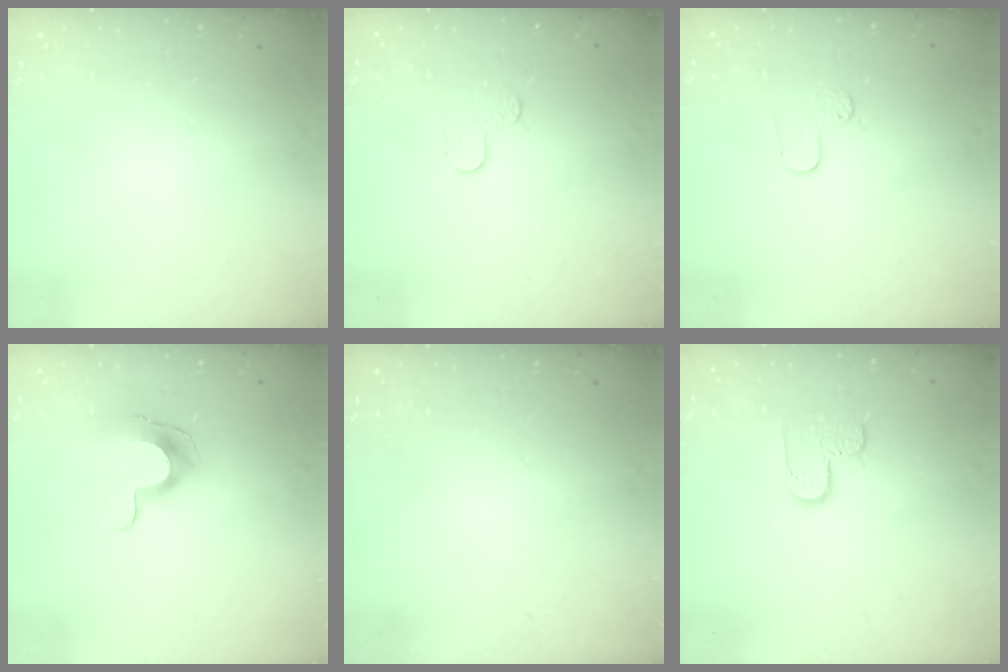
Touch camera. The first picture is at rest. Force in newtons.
{"total": 3.7, "press": 3.7, "slide": 0.4}
{"total": 3.8, "press": 3.8, "slide": 0.3}
{"total": 10.2, "press": 10.2, "slide": 0.2}
{"total": 0.0}
{"total": 6.6, "press": 6.5, "slide": 0.4}